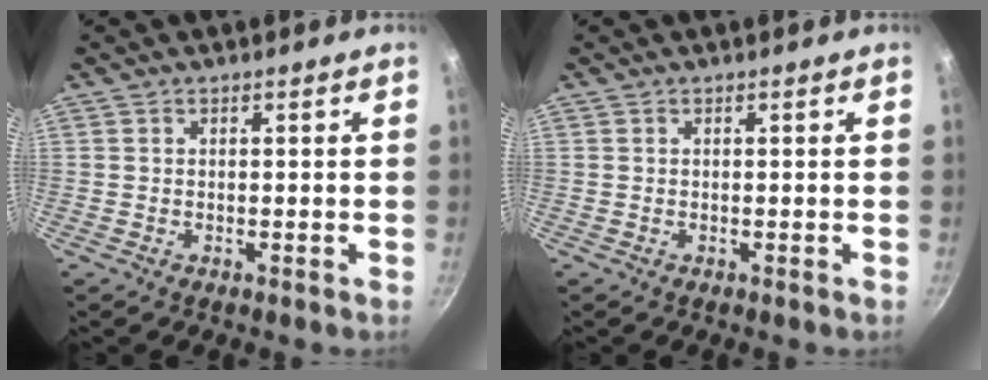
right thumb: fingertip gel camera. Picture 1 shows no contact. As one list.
[{"total": 0.0}]